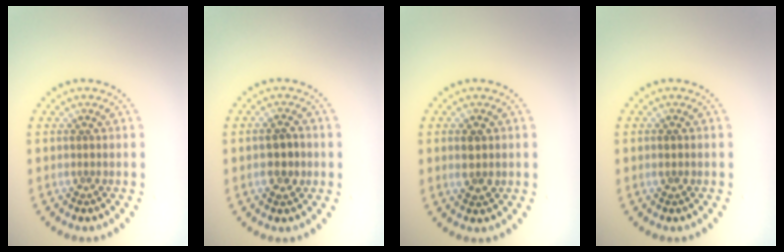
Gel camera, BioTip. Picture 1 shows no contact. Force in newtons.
{"total": 2.4, "press": 2.3, "slide": 0.3}
{"total": 1.9, "press": 1.9, "slide": 0.1}
{"total": 1.0, "press": 1.0, "slide": 0.0}